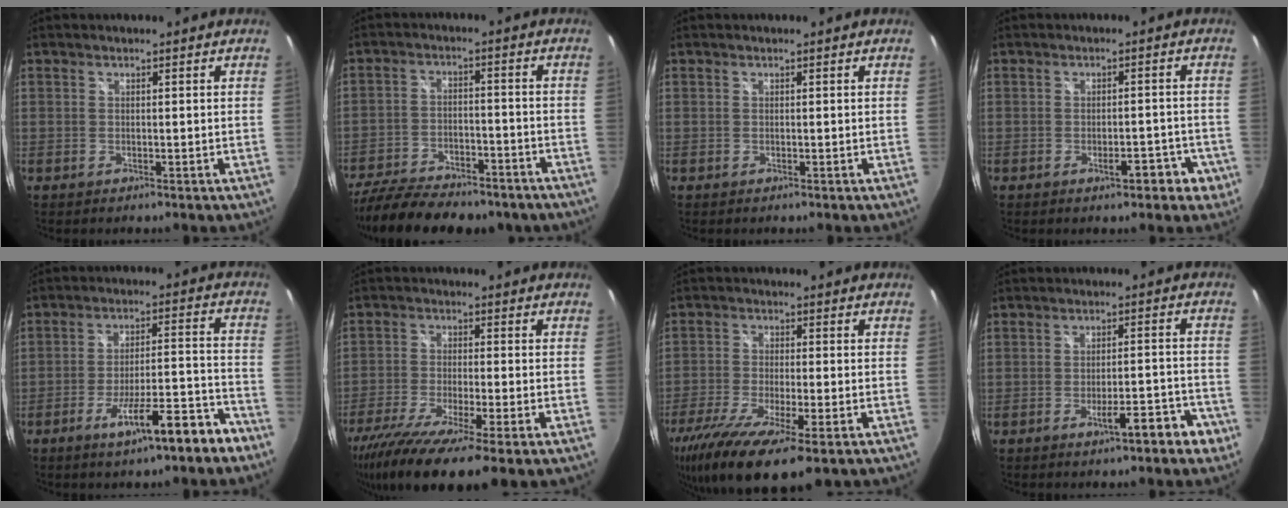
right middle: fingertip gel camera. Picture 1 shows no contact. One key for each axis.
{"total": 21.2, "fx": -16.8, "fy": 7.5, "fz": 10.5, "tx": -0.217, "ty": -0.030, "tz": -0.248}
{"total": 0.0}
{"total": 5.1, "fx": -2.7, "fy": 2.4, "fz": 3.7, "tx": -0.059, "ty": -0.002, "tz": -0.030}
{"total": 12.6, "fx": -8.6, "fy": 1.6, "fz": 9.0, "tx": -0.148, "ty": -0.003, "tz": -0.125}
{"total": 15.6, "fx": -10.4, "fy": 1.9, "fz": 11.6, "tx": -0.229, "ty": -0.063, "tz": -0.181}
{"total": 15.6, "fx": -9.4, "fy": 3.5, "fz": 11.9, "tx": -0.240, "ty": -0.065, "tz": -0.165}
{"total": 7.1, "fx": -4.4, "fy": 1.6, "fz": 5.4, "tx": -0.081, "ty": 0.002, "tz": -0.053}